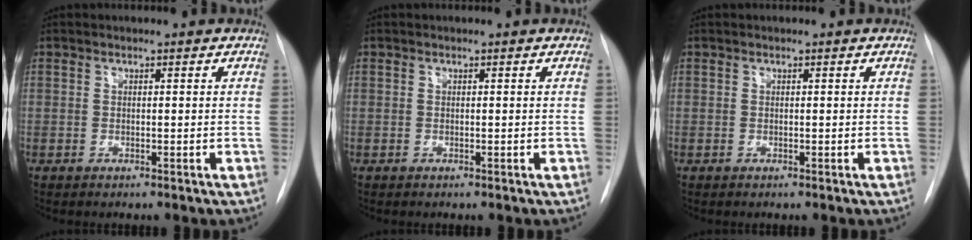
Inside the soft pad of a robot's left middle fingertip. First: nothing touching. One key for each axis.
{"total": 0.0}
{"total": 0.0}